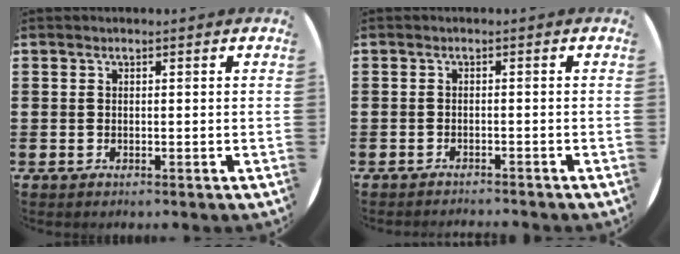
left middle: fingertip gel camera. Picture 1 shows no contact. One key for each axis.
{"total": 0.7, "fx": -0.7, "fy": -0.1, "fz": 0.0, "tx": -0.004, "ty": 0.000, "tz": -0.015}